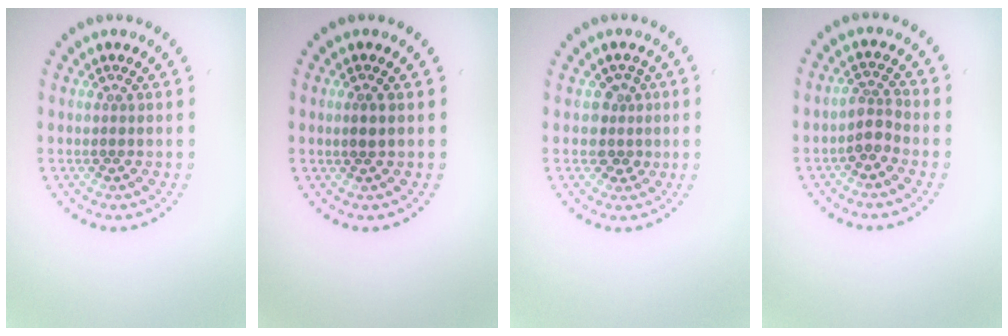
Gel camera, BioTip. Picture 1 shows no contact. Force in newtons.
{"total": 1.1, "press": 0.9, "slide": 0.7}
{"total": 2.1, "press": 1.6, "slide": 1.3}
{"total": 1.8, "press": 1.3, "slide": 1.2}